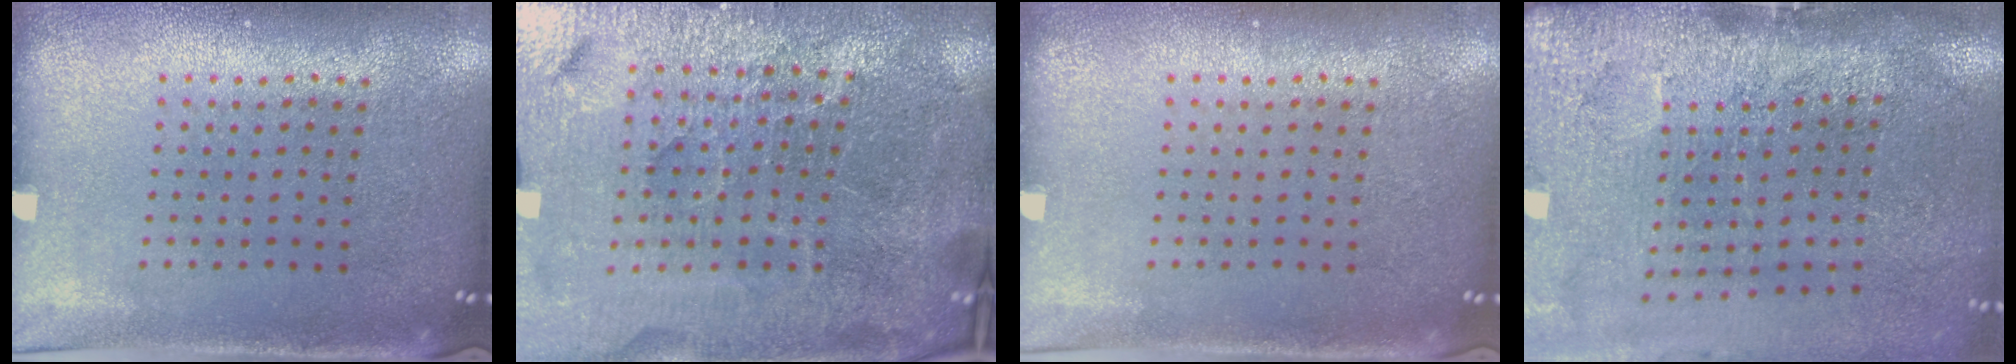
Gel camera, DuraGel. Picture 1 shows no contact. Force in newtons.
{"total": 6.3, "press": 5.7, "slide": 2.7}
{"total": 0.0}
{"total": 4.8, "press": 3.7, "slide": 3.1}